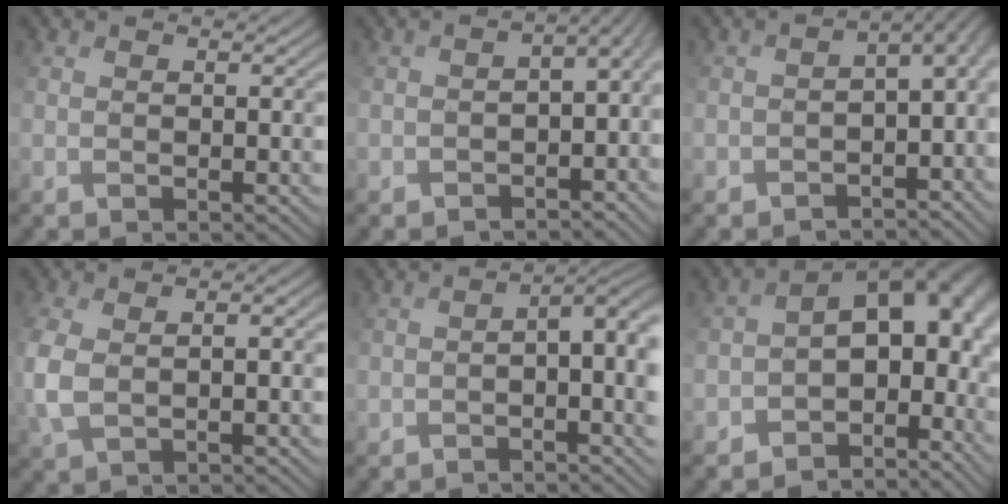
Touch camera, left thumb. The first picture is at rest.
{"total": 6.0, "force": [-2.5, 3.5, 4.2], "torque": [-0.061, -0.027, -0.031]}
{"total": 7.0, "force": [-3.1, 4.1, 4.7], "torque": [-0.070, -0.029, -0.037]}
{"total": 5.5, "force": [-0.3, 3.0, 4.6], "torque": [-0.116, -0.003, -0.001]}
{"total": 6.1, "force": [-0.3, 2.1, 5.7], "torque": [-0.085, -0.001, -0.001]}
{"total": 12.7, "force": [-2.9, 7.7, 9.6], "torque": [-0.135, -0.015, -0.027]}